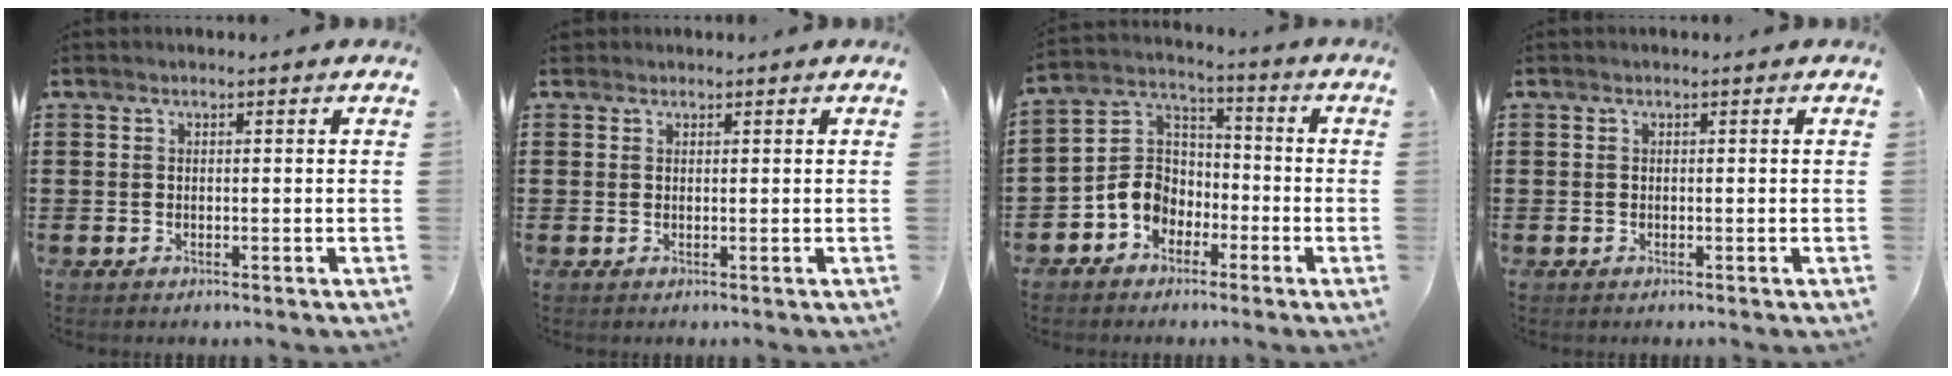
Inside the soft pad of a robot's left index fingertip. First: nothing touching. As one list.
[{"total": 0.7, "force": [0.6, 0.5, 0.1], "torque": [-0.005, 0.003, 0.012]}, {"total": 7.0, "force": [-3.3, 5.8, 2.3], "torque": [-0.078, 0.013, -0.072]}, {"total": 0.0}]